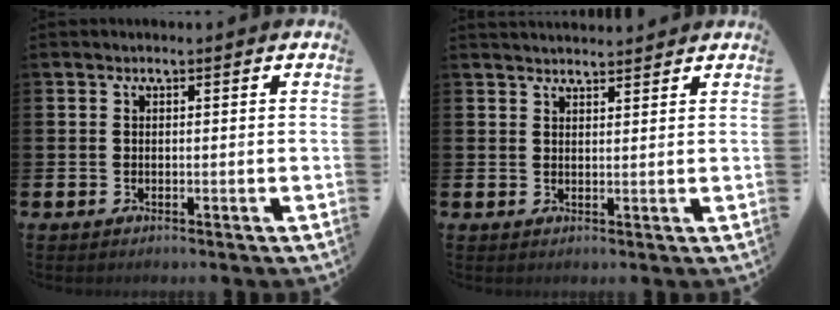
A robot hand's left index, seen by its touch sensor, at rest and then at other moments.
{"total": 2.3, "force": [2.3, 0.3, 0.1], "torque": [0.003, -0.013, 0.040]}